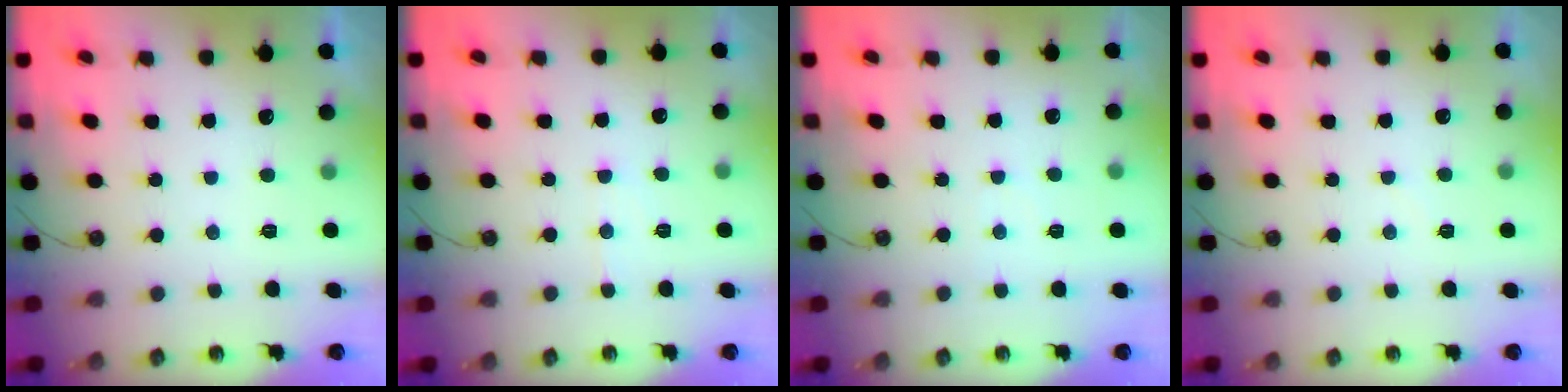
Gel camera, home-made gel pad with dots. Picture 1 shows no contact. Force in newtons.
{"total": 5.2, "press": 5.1, "slide": 0.6}
{"total": 1.9, "press": 1.9, "slide": 0.3}
{"total": 4.4, "press": 4.3, "slide": 0.7}